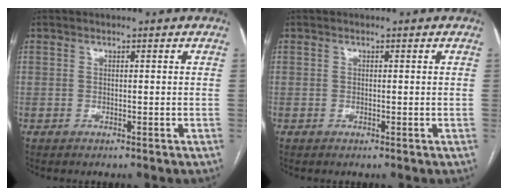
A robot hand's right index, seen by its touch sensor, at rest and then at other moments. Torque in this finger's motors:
{"motor_torque": [0.00, 0.00, 0.00, 0.01]}